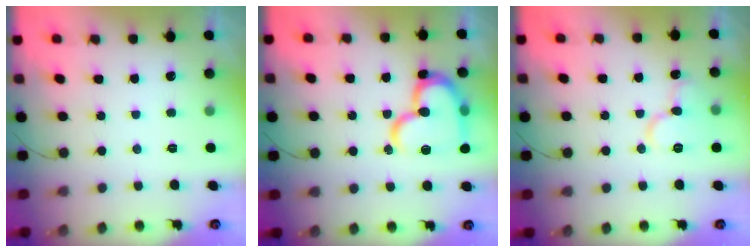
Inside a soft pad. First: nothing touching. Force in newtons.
{"total": 19.4, "press": 19.3, "slide": 1.9}
{"total": 9.8, "press": 9.7, "slide": 1.3}